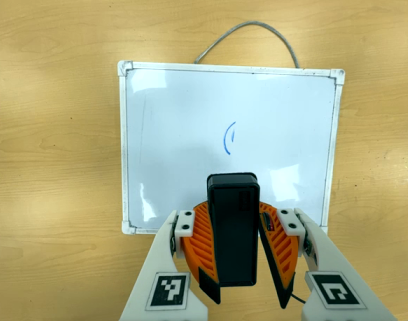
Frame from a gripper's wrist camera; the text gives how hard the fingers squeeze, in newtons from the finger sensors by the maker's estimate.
{"total": 9.4, "left": 9.6, "right": 9.1}